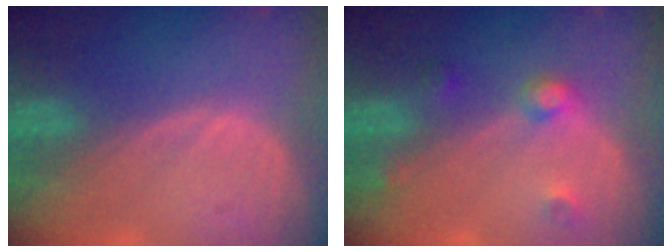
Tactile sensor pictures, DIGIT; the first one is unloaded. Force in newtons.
{"total": 3.7, "press": 3.4, "slide": 1.3}